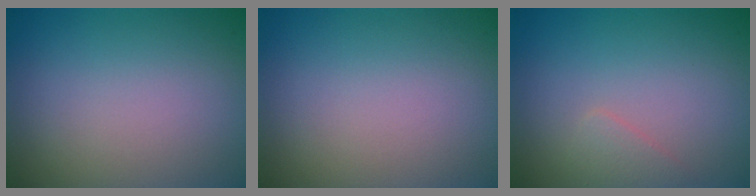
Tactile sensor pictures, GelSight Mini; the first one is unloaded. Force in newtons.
{"total": 0.0}
{"total": 1.1, "press": 1.1, "slide": 0.1}